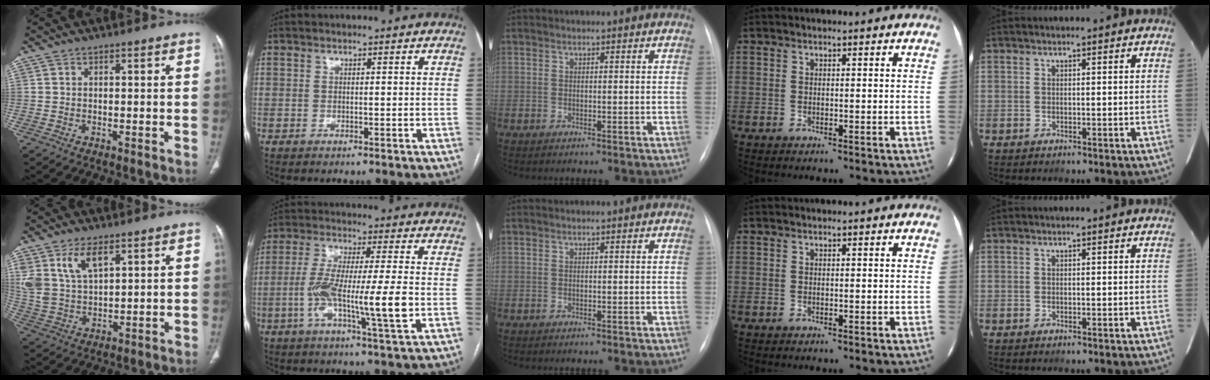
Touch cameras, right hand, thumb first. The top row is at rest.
{"thumb": {"total": 9.7, "force": [5.0, 5.1, 6.6], "torque": [-0.127, -0.016, 0.109]}, "index": {"total": 12.4, "force": [-2.5, 0.4, 12.2], "torque": [-0.229, -0.004, -0.050]}}